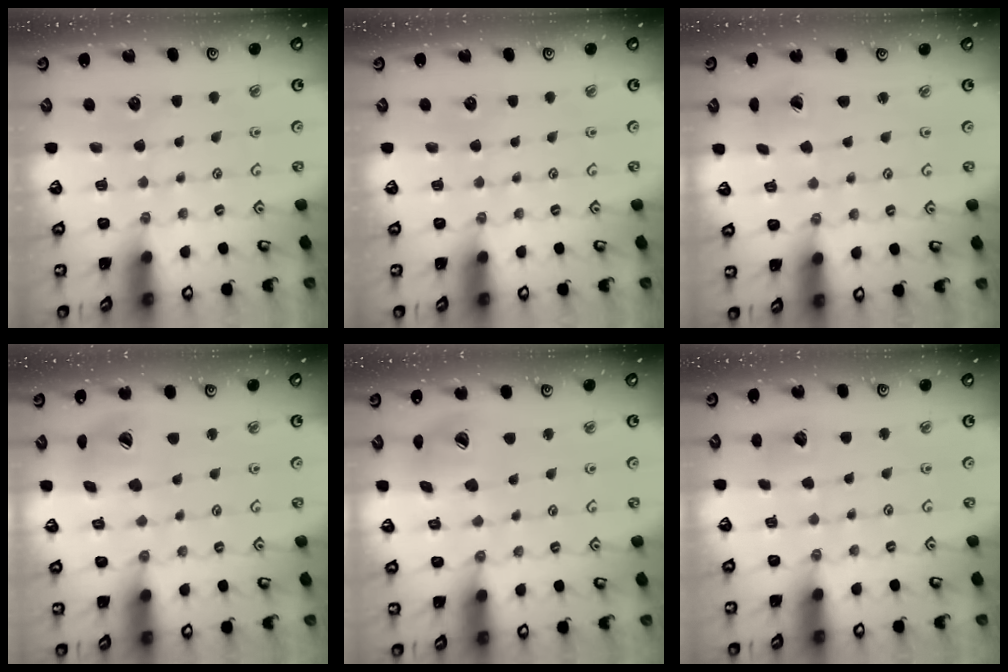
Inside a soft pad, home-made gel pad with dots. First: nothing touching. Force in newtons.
{"total": 0.0}
{"total": 1.5, "press": 1.5, "slide": 0.1}
{"total": 10.1, "press": 10.0, "slide": 1.2}
{"total": 11.9, "press": 11.8, "slide": 1.4}
{"total": 5.2, "press": 5.2, "slide": 0.5}